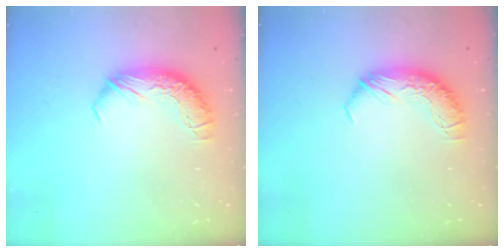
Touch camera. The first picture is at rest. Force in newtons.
{"total": 0.0}